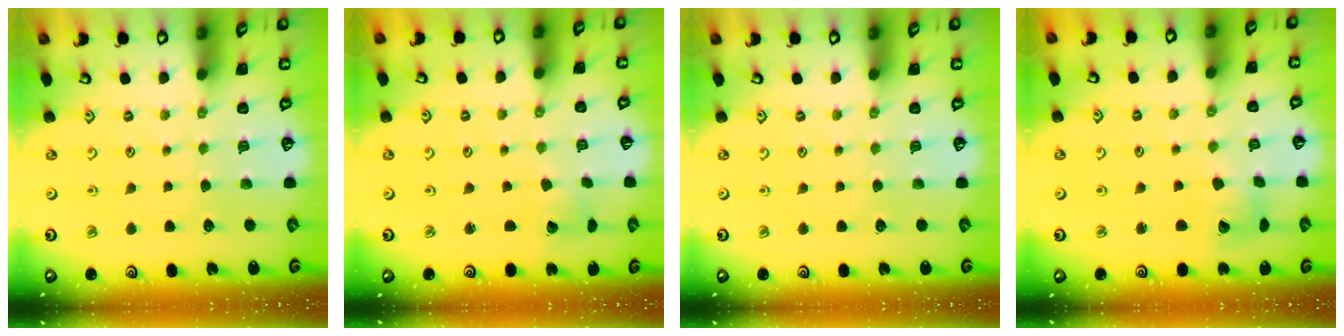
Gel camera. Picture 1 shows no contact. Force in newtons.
{"total": 2.6, "press": 2.6, "slide": 0.3}
{"total": 0.0}
{"total": 7.4, "press": 7.3, "slide": 1.0}